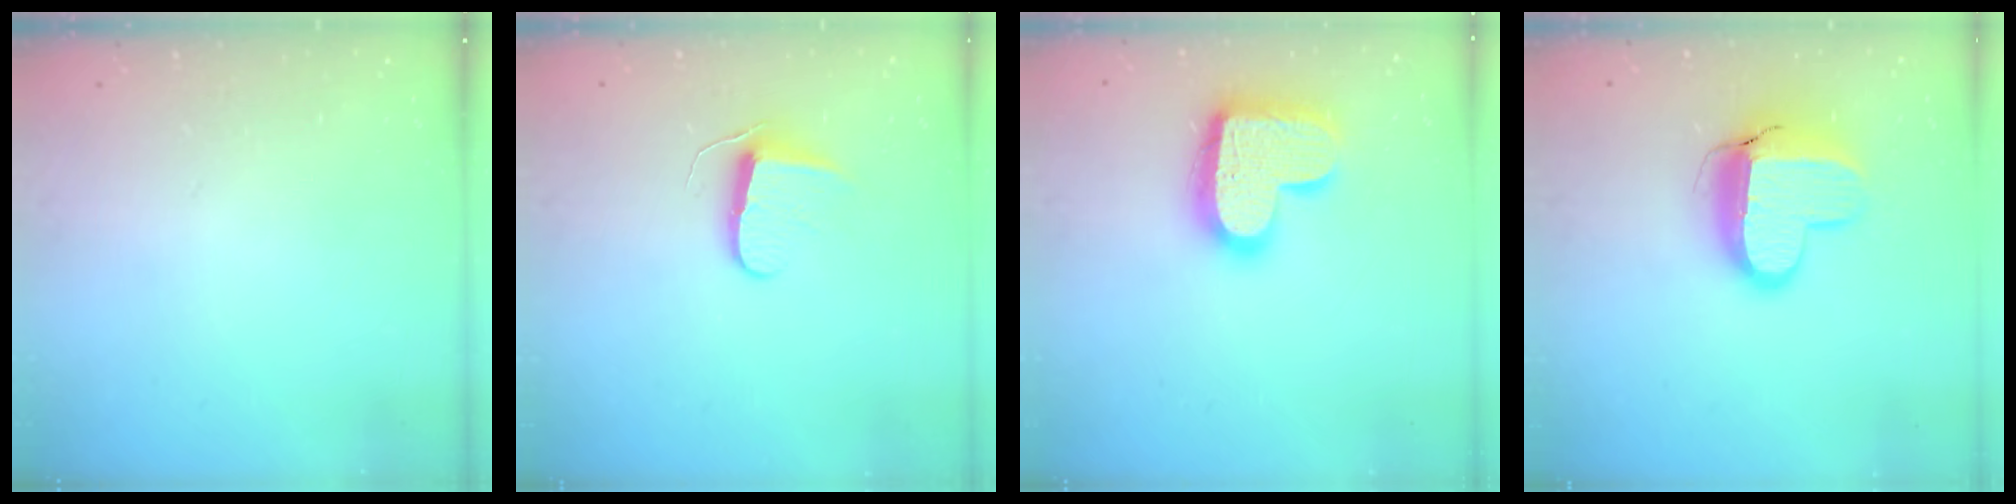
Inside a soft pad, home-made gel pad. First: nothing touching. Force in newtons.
{"total": 7.2, "press": 7.2, "slide": 0.7}
{"total": 18.7, "press": 18.6, "slide": 1.1}
{"total": 12.4, "press": 12.4, "slide": 1.0}